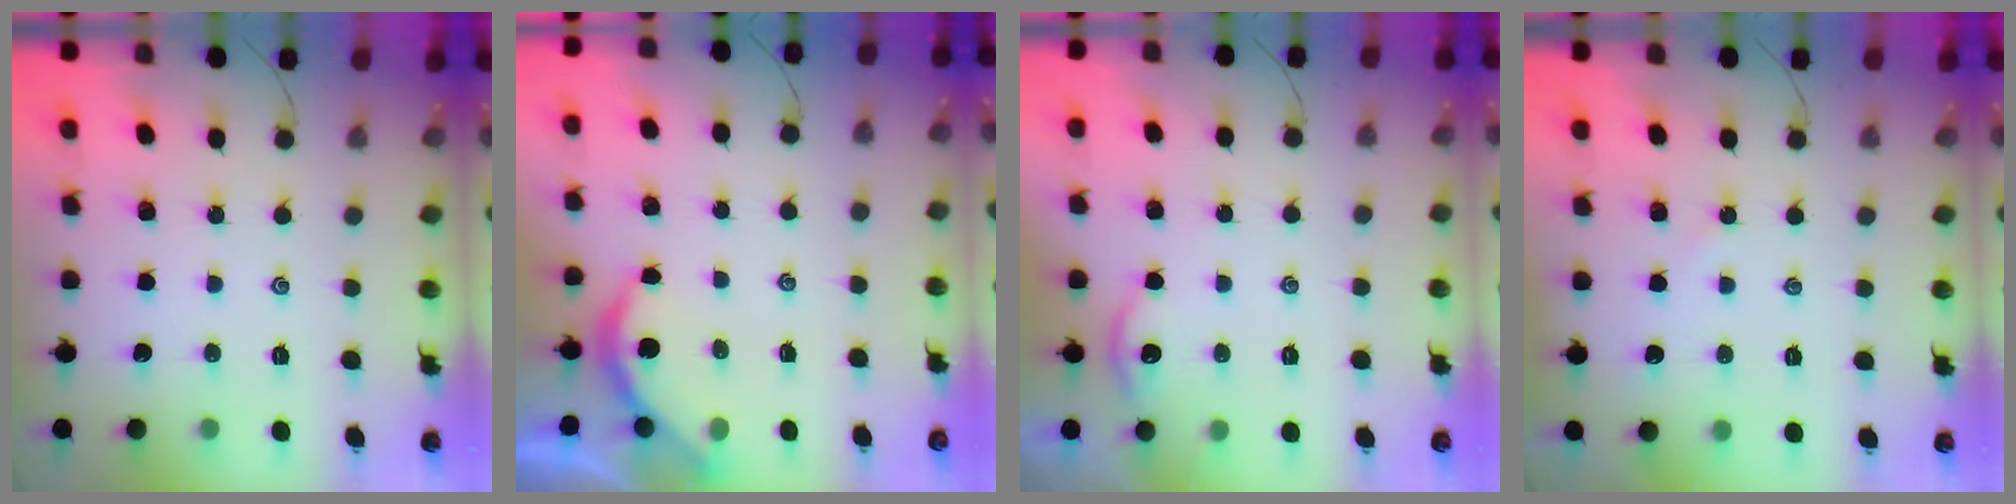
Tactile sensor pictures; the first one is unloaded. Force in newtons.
{"total": 3.6, "press": 3.6, "slide": 0.4}
{"total": 1.9, "press": 1.9, "slide": 0.2}
{"total": 2.4, "press": 2.4, "slide": 0.3}